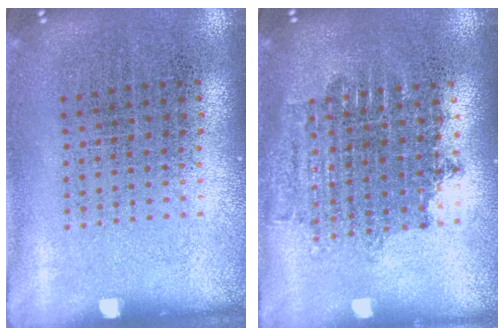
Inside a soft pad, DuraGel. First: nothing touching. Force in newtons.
{"total": 1.6, "press": 1.3, "slide": 0.9}